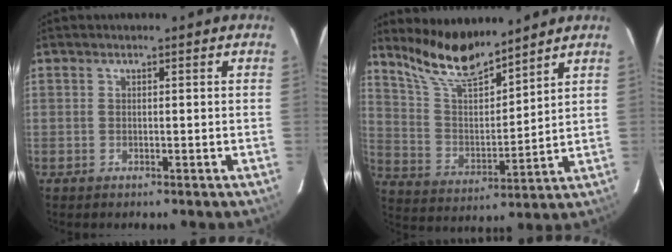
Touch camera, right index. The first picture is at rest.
{"total": 12.8, "force": [11.1, 2.5, 5.9], "torque": [-0.120, -0.002, 0.216]}